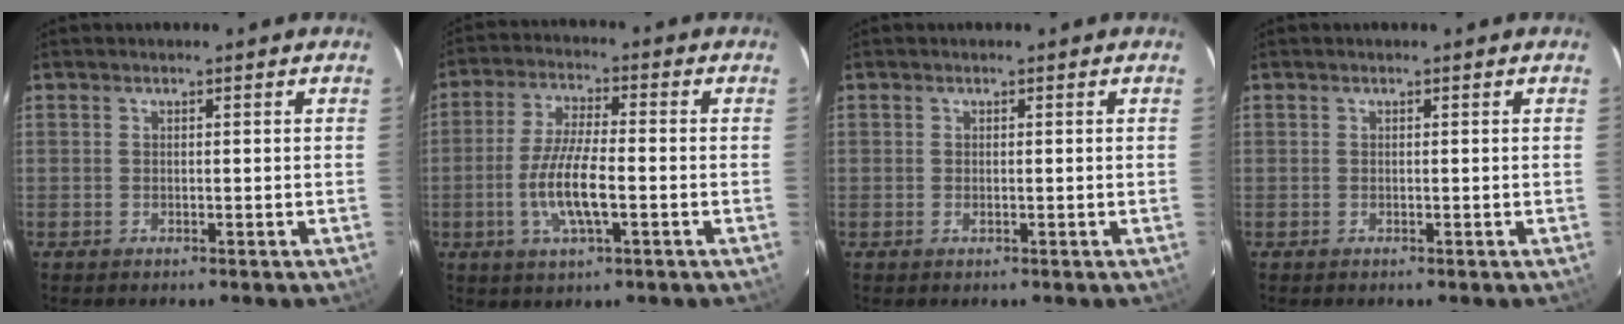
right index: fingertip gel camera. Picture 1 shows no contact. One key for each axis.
{"total": 9.5, "fx": -2.6, "fy": 2.3, "fz": 8.8, "tx": -0.179, "ty": -0.002, "tz": -0.052}
{"total": 0.5, "fx": -0.1, "fy": 0.3, "fz": 0.4, "tx": -0.008, "ty": 0.001, "tz": -0.002}
{"total": 0.0}